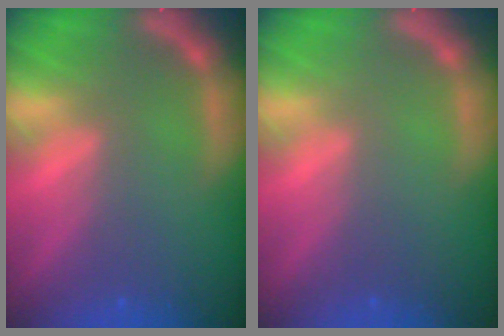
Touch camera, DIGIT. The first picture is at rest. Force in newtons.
{"total": 0.0}